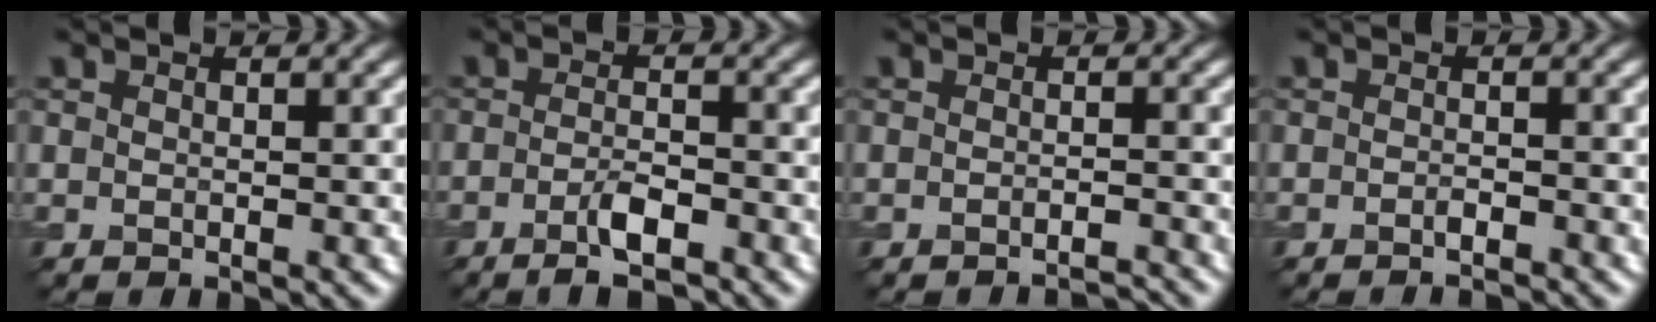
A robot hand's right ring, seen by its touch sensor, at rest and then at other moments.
{"total": 3.2, "force": [-1.9, 0.8, 2.5], "torque": [-0.050, -0.002, -0.037]}
{"total": 1.9, "force": [-1.8, 0.2, 0.6], "torque": [0.004, 0.003, -0.027]}
{"total": 1.2, "force": [-0.9, 0.2, 0.7], "torque": [-0.010, -0.002, -0.016]}